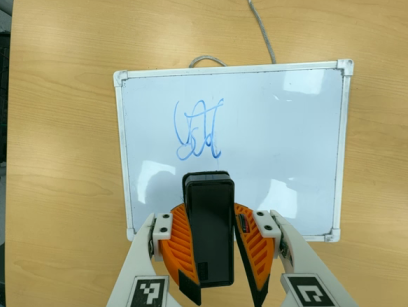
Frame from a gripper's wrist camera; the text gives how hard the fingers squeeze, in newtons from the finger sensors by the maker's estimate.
{"total": 11.8, "left": 11.1, "right": 12.4}